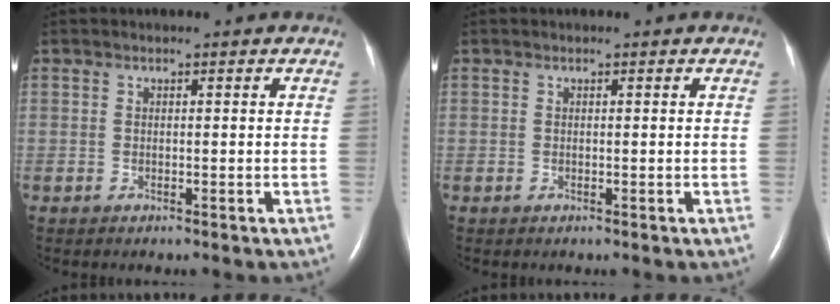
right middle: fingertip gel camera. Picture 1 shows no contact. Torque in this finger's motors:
{"motor_torque": [0.04, -0.11, 0.00, 0.00]}